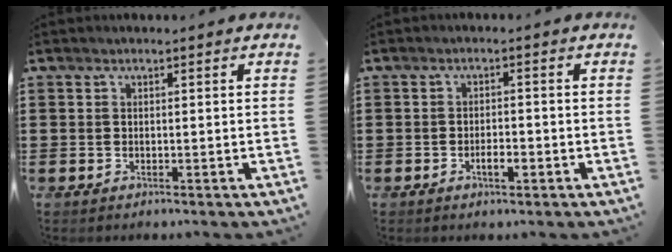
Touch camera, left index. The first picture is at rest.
{"total": 2.5, "force": [-0.9, 0.9, 2.1], "torque": [-0.039, 0.002, -0.016]}